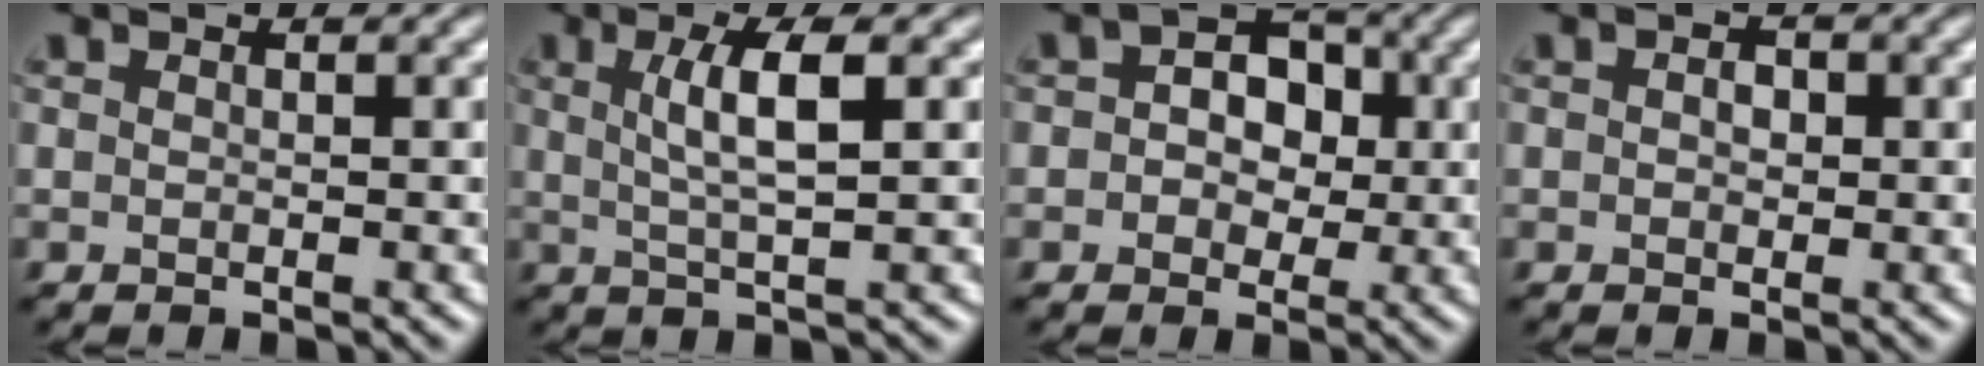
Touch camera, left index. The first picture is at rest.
{"total": 4.3, "force": [1.1, 1.0, 4.1], "torque": [-0.075, 0.001, 0.020]}
{"total": 4.7, "force": [0.4, 3.6, 2.9], "torque": [-0.030, 0.006, -0.015]}
{"total": 1.4, "force": [0.2, 1.1, 0.9], "torque": [-0.011, 0.000, -0.001]}